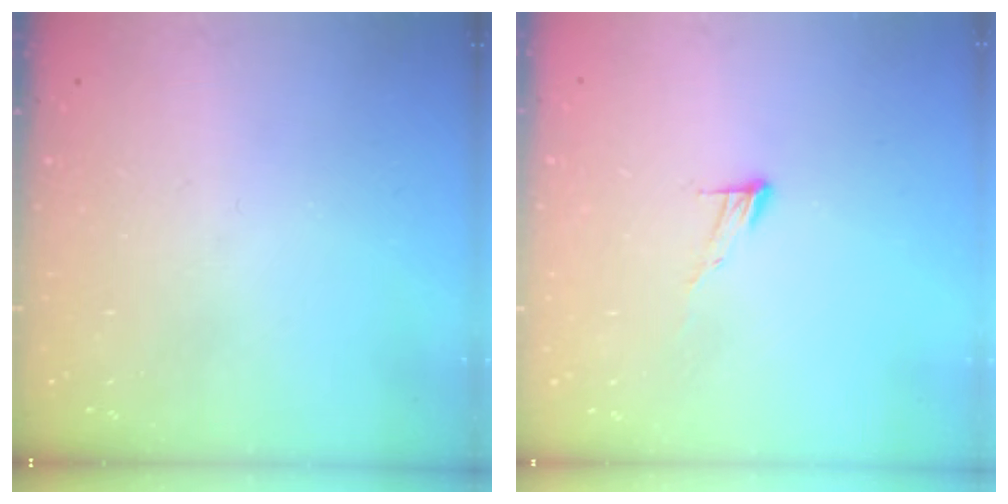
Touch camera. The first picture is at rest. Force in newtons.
{"total": 5.6, "press": 5.6, "slide": 0.2}